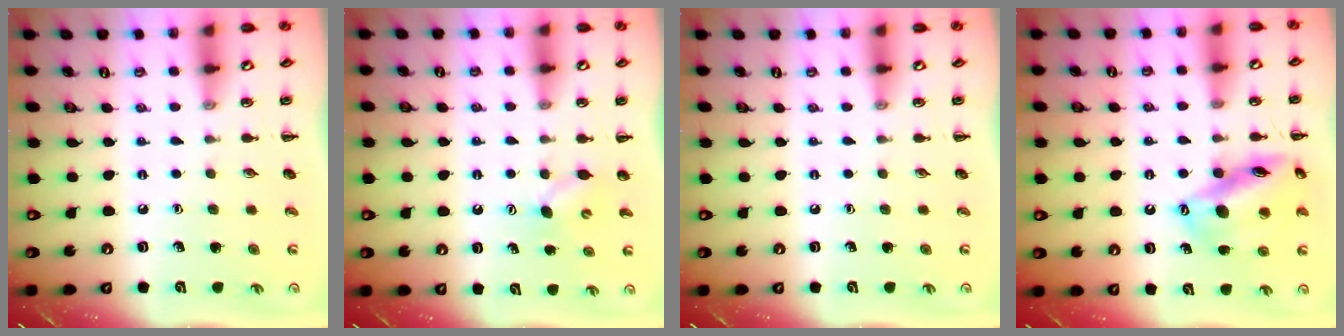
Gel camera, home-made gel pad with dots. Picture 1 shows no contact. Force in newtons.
{"total": 4.7, "press": 4.6, "slide": 1.1}
{"total": 0.0}
{"total": 16.3, "press": 16.1, "slide": 2.9}